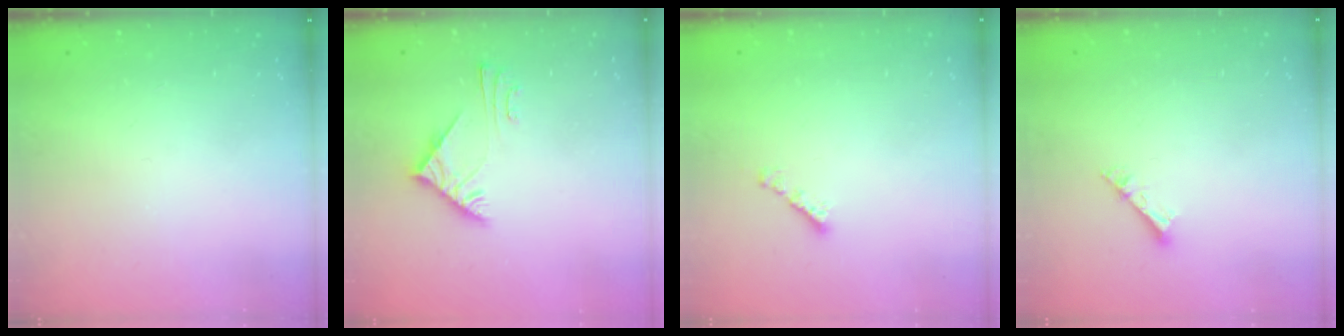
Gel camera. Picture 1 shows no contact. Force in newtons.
{"total": 6.0, "press": 6.0, "slide": 0.7}
{"total": 2.3, "press": 2.2, "slide": 0.4}
{"total": 3.6, "press": 3.5, "slide": 0.3}